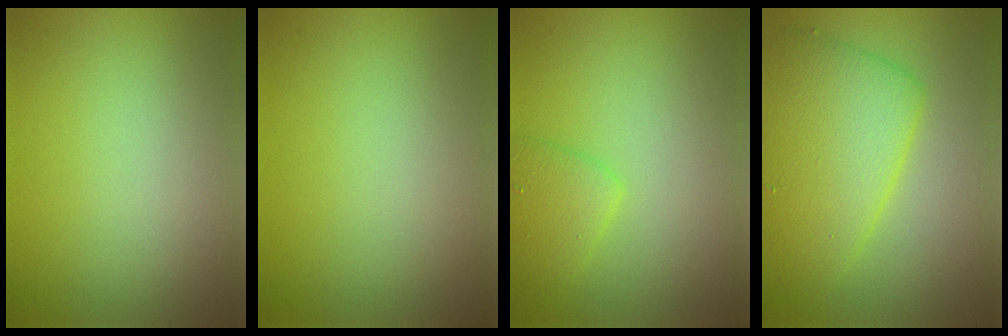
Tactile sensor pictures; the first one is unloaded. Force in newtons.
{"total": 0.0}
{"total": 2.2, "press": 2.2, "slide": 0.1}
{"total": 6.5, "press": 6.5, "slide": 0.4}